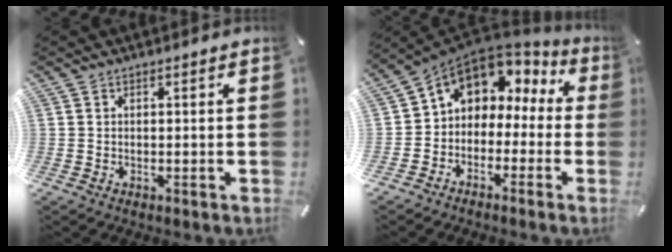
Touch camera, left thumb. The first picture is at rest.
{"total": 6.7, "force": [2.1, 6.0, 2.0], "torque": [-0.043, -0.020, 0.041]}